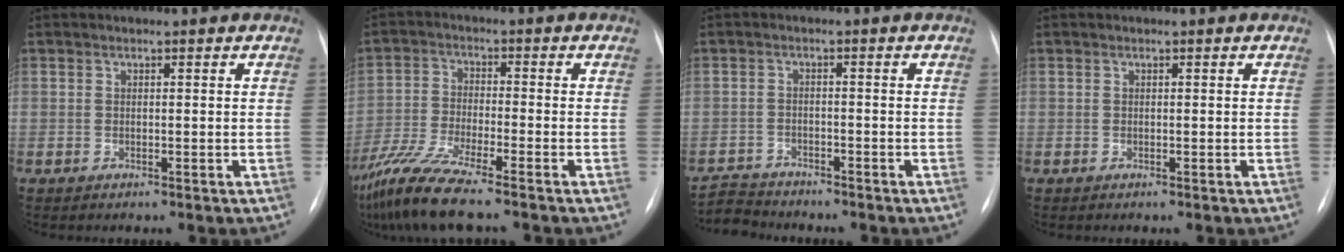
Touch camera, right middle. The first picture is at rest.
{"total": 9.8, "force": [-7.7, -0.3, 6.1], "torque": [-0.130, -0.036, -0.147]}
{"total": 4.2, "force": [-4.1, 0.2, -0.9], "torque": [0.014, -0.014, -0.074]}
{"total": 0.0}